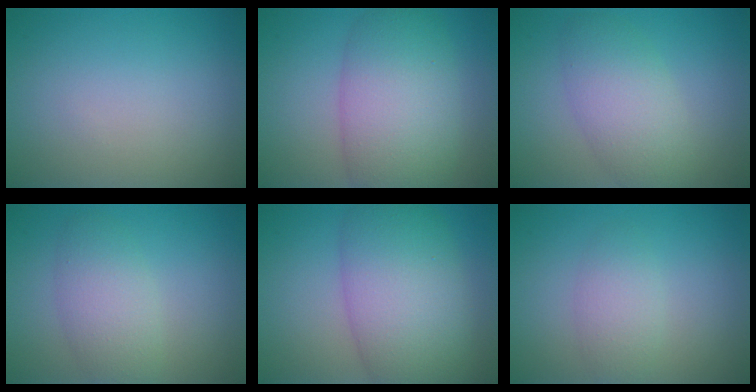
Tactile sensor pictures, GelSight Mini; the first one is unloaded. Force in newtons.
{"total": 8.7, "press": 8.6, "slide": 0.2}
{"total": 4.7, "press": 4.7, "slide": 0.3}
{"total": 3.7, "press": 3.7, "slide": 0.2}
{"total": 9.5, "press": 9.5, "slide": 0.3}
{"total": 2.4, "press": 2.4, "slide": 0.0}